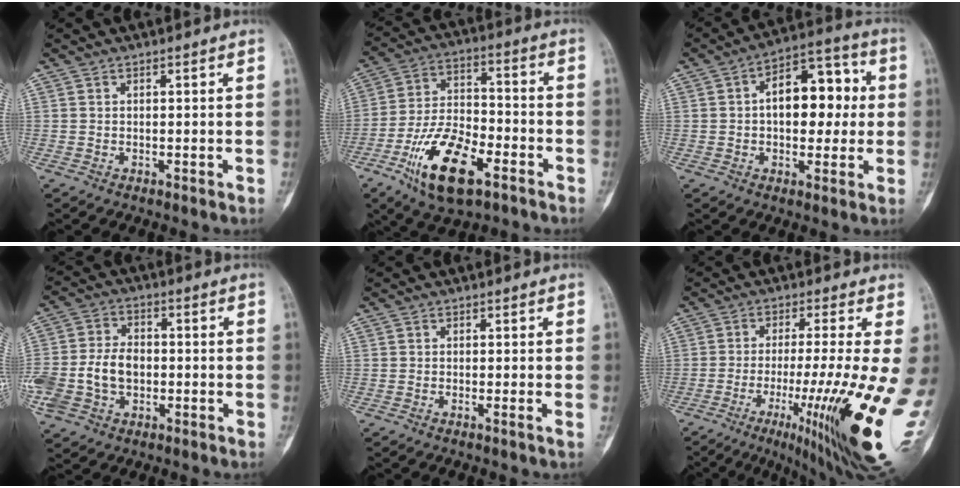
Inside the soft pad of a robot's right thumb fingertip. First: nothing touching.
{"total": 16.4, "force": [-8.2, 7.4, 12.1], "torque": [-0.215, 0.041, -0.145]}
{"total": 13.6, "force": [1.2, 8.1, 10.9], "torque": [-0.119, 0.029, 0.010]}
{"total": 13.2, "force": [-2.0, 9.7, 8.8], "torque": [-0.192, 0.021, -0.032]}
{"total": 0.6, "force": [-0.1, -0.3, 0.5], "torque": [-0.004, 0.000, -0.005]}
{"total": 14.7, "force": [-3.3, 1.2, 14.3], "torque": [-0.158, -0.023, -0.038]}